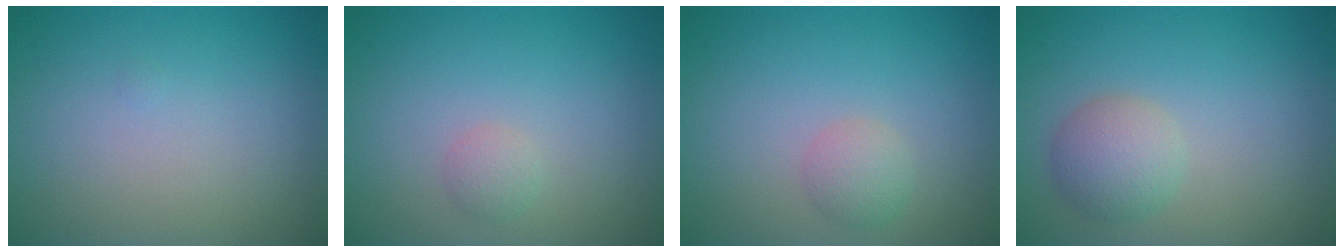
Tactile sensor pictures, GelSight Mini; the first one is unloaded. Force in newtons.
{"total": 1.1, "press": 1.1, "slide": 0.0}
{"total": 1.7, "press": 1.7, "slide": 0.1}
{"total": 2.7, "press": 2.7, "slide": 0.2}